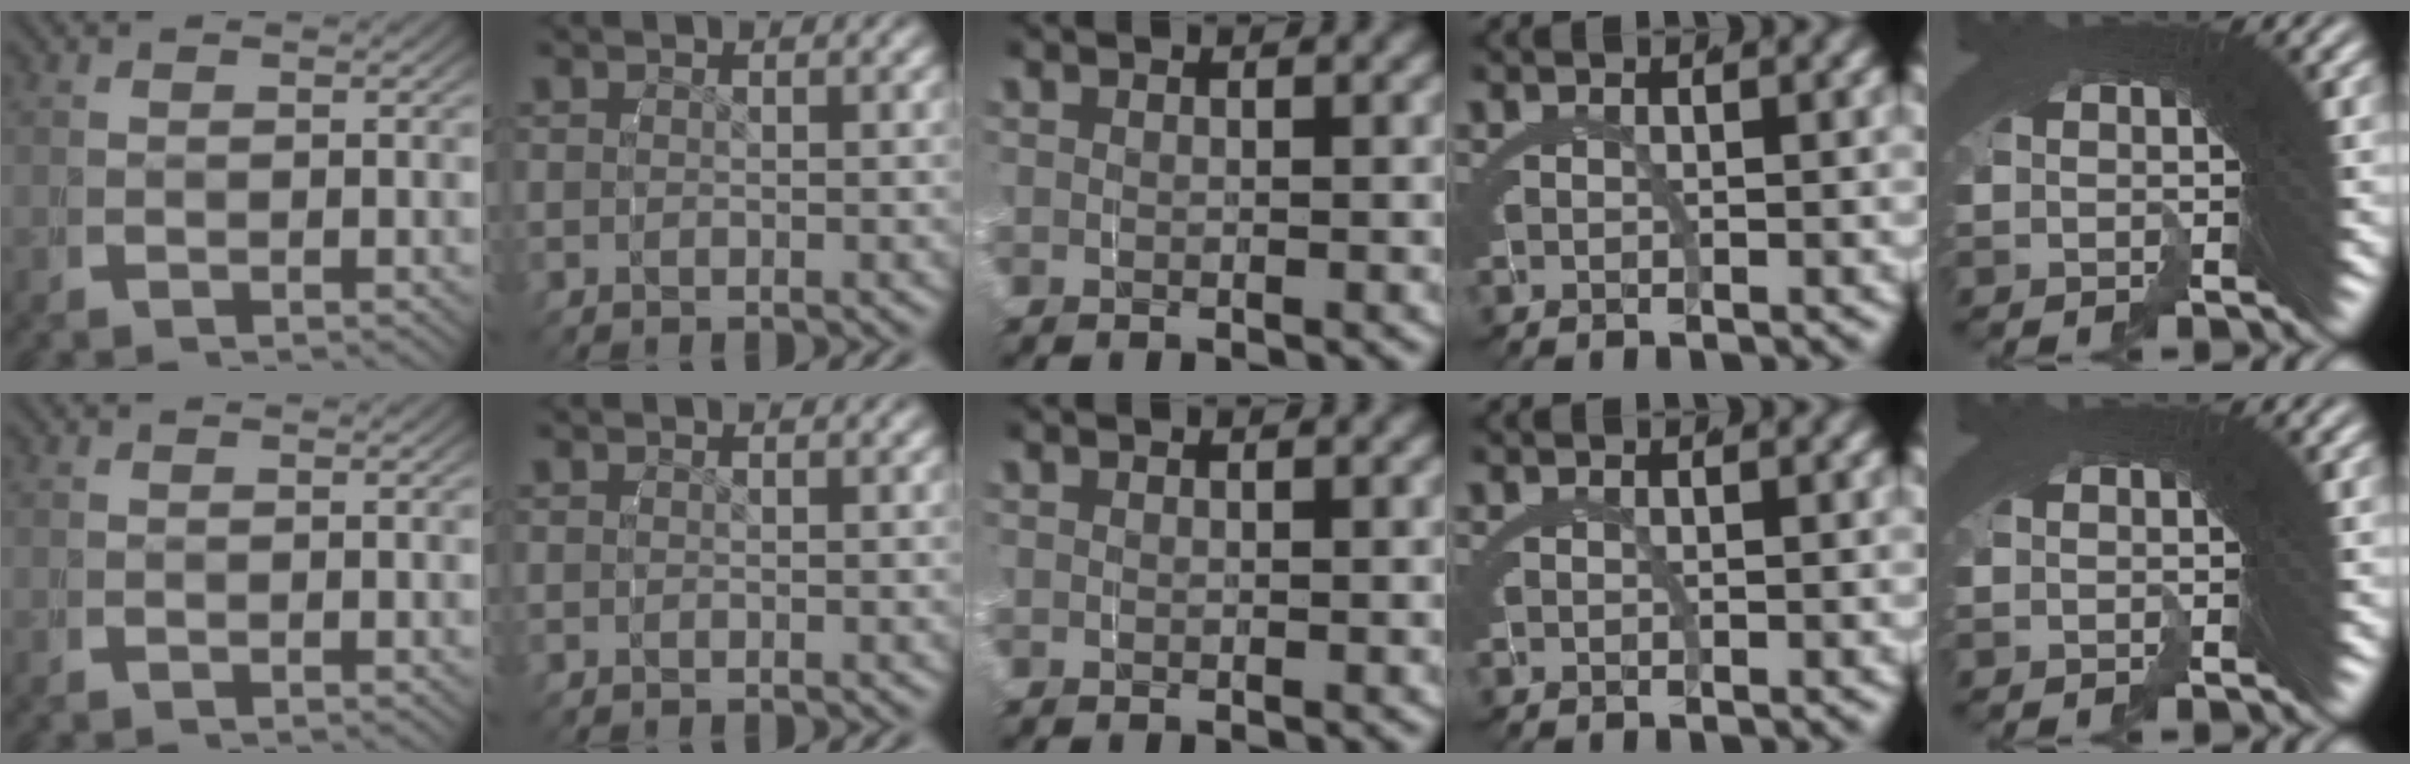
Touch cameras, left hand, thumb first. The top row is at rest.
{}